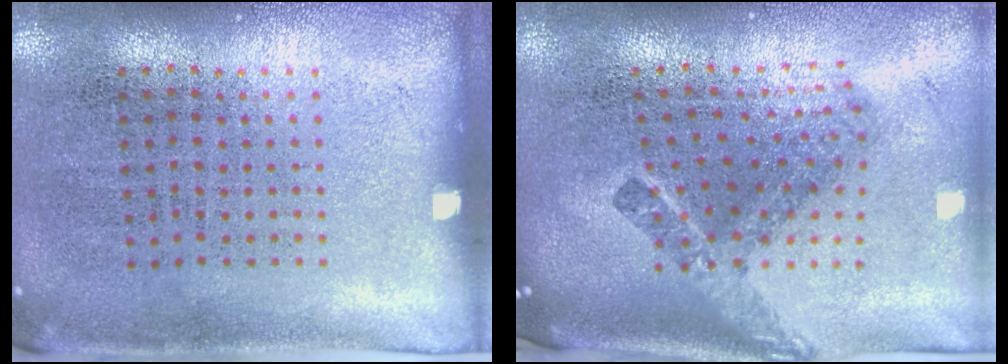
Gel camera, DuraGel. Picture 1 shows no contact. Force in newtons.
{"total": 2.5, "press": 1.6, "slide": 2.0}